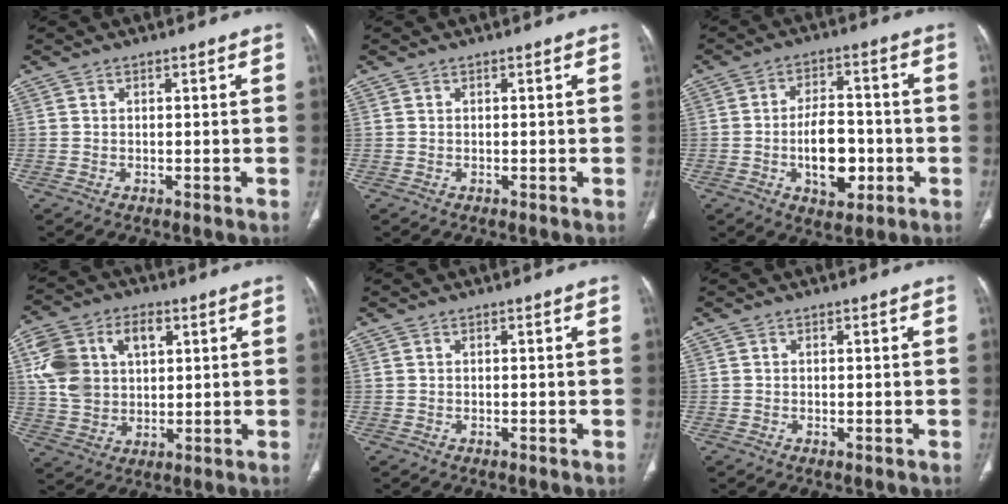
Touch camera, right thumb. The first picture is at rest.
{"total": 0.0}
{"total": 10.7, "force": [-2.6, 6.0, 8.5], "torque": [-0.112, 0.017, -0.036]}
{"total": 13.9, "force": [4.0, 9.8, 9.0], "torque": [-0.154, 0.009, 0.077]}
{"total": 0.0}
{"total": 0.0}